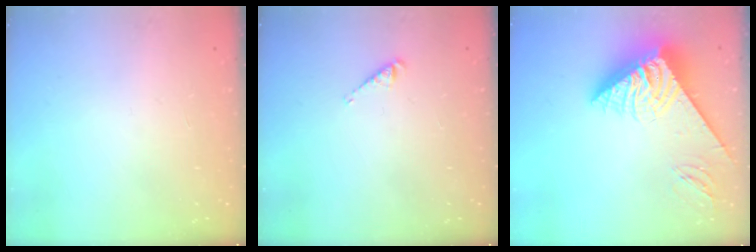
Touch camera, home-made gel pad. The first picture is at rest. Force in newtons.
{"total": 3.6, "press": 3.5, "slide": 0.5}
{"total": 12.9, "press": 12.8, "slide": 1.3}